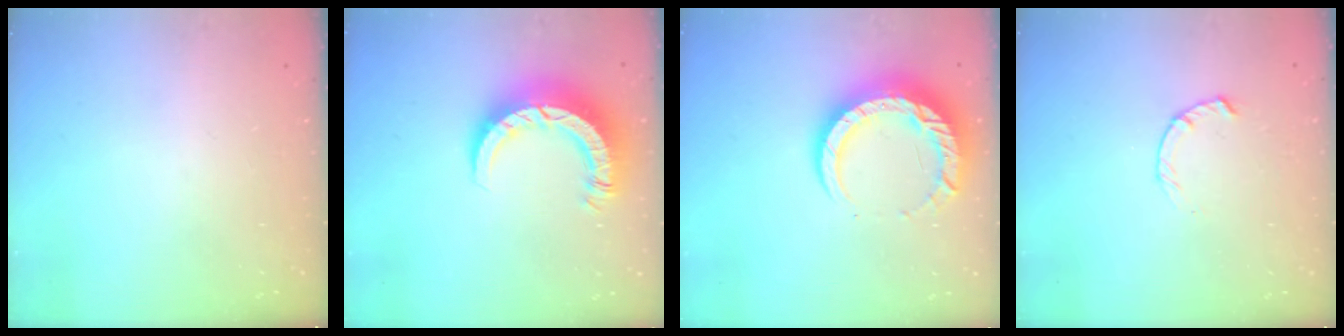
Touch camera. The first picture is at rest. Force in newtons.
{"total": 10.0, "press": 10.0, "slide": 1.1}
{"total": 13.5, "press": 13.4, "slide": 1.5}
{"total": 1.8, "press": 1.8, "slide": 0.3}